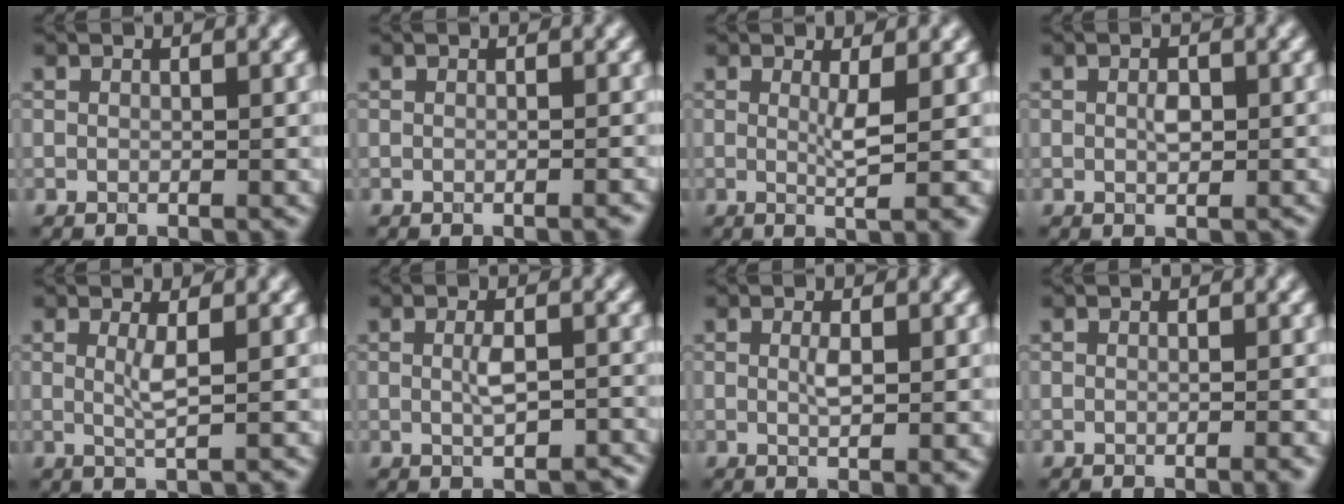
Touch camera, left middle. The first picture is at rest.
{"total": 0.7, "force": [-0.5, 0.1, 0.5], "torque": [-0.003, 0.001, -0.008]}
{"total": 2.7, "force": [0.2, 0.3, 2.7], "torque": [-0.048, -0.012, 0.001]}
{"total": 1.3, "force": [0.0, 0.7, 1.1], "torque": [-0.018, -0.001, 0.000]}
{"total": 1.9, "force": [0.4, 0.3, 1.8], "torque": [-0.035, -0.005, 0.005]}
{"total": 2.7, "force": [-0.4, 1.0, 2.4], "torque": [-0.046, -0.005, -0.002]}
{"total": 1.8, "force": [0.2, 0.3, 1.7], "torque": [-0.031, 0.000, 0.003]}
{"total": 1.2, "force": [-0.3, 0.3, 1.1], "torque": [-0.008, 0.000, -0.008]}